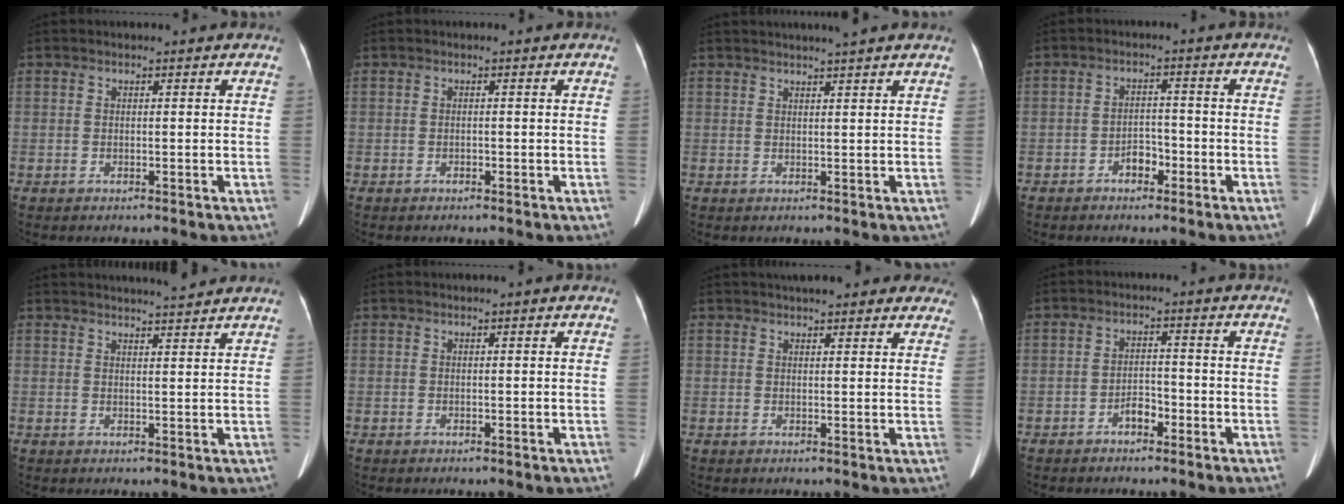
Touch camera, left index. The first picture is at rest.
{"total": 0.0}
{"total": 4.9, "force": [4.2, -0.7, 2.5], "torque": [-0.036, 0.017, 0.056]}
{"total": 2.9, "force": [-1.8, 1.6, 1.5], "torque": [-0.021, 0.007, -0.031]}
{"total": 7.3, "force": [6.9, -0.4, 2.4], "torque": [-0.040, 0.008, 0.089]}
{"total": 0.0}
{"total": 14.3, "force": [12.3, 3.5, 6.5], "torque": [-0.070, 0.031, 0.143]}
{"total": 2.7, "force": [-1.8, 1.2, 1.5], "torque": [-0.024, 0.006, -0.034]}